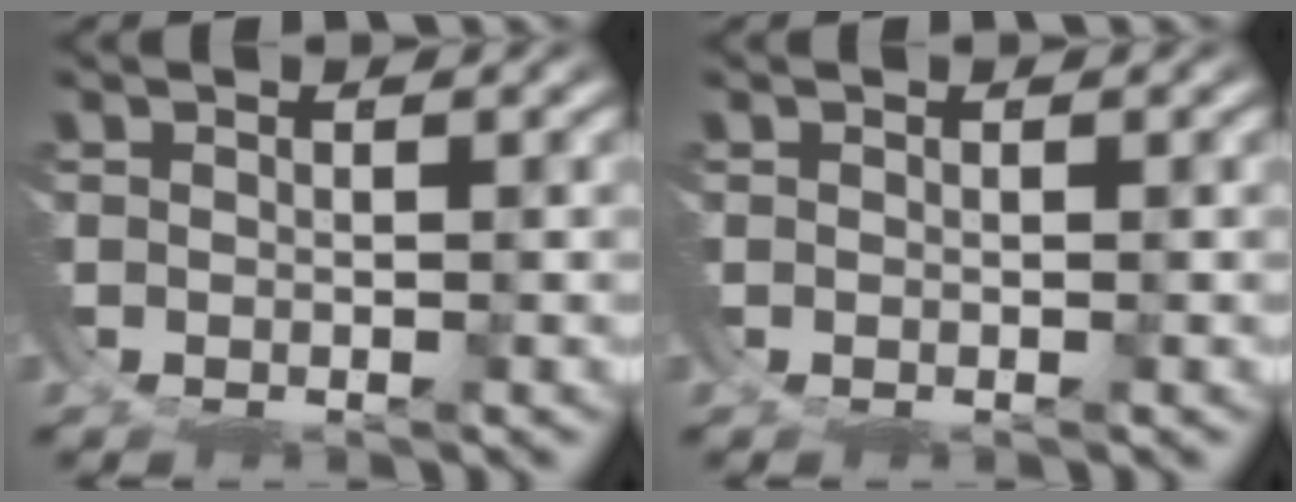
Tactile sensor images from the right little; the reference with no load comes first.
{"total": 0.0}